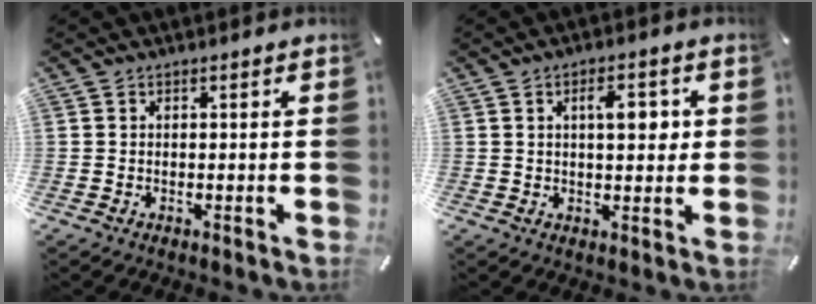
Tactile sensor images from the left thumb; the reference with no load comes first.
{"total": 6.5, "force": [1.8, 3.0, 5.4], "torque": [-0.079, -0.001, 0.020]}